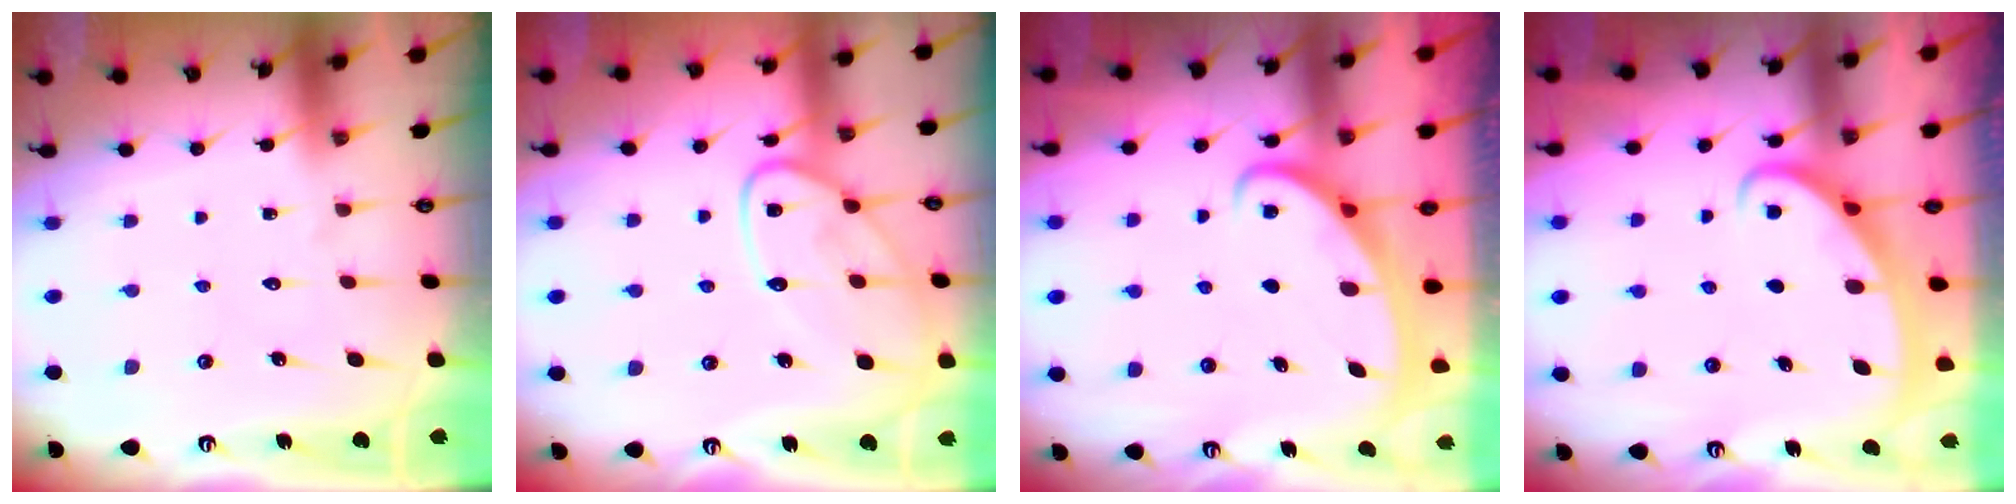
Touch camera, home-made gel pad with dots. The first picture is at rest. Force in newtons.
{"total": 13.2, "press": 13.2, "slide": 1.2}
{"total": 2.5, "press": 2.4, "slide": 0.3}
{"total": 2.5, "press": 2.5, "slide": 0.4}